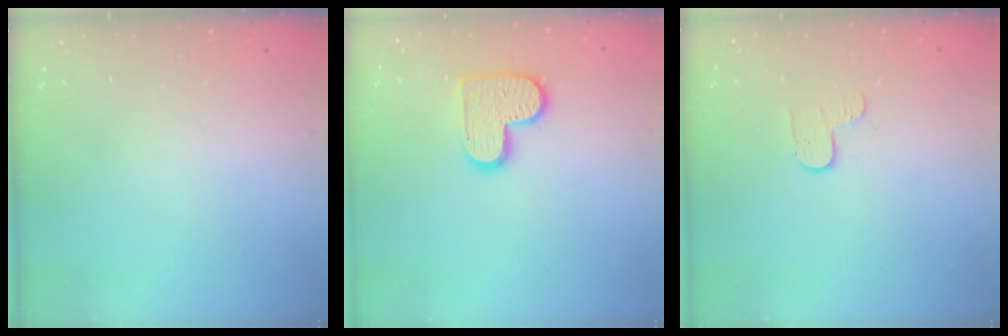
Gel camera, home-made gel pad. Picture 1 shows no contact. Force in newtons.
{"total": 11.5, "press": 11.4, "slide": 0.6}
{"total": 4.4, "press": 4.4, "slide": 0.4}